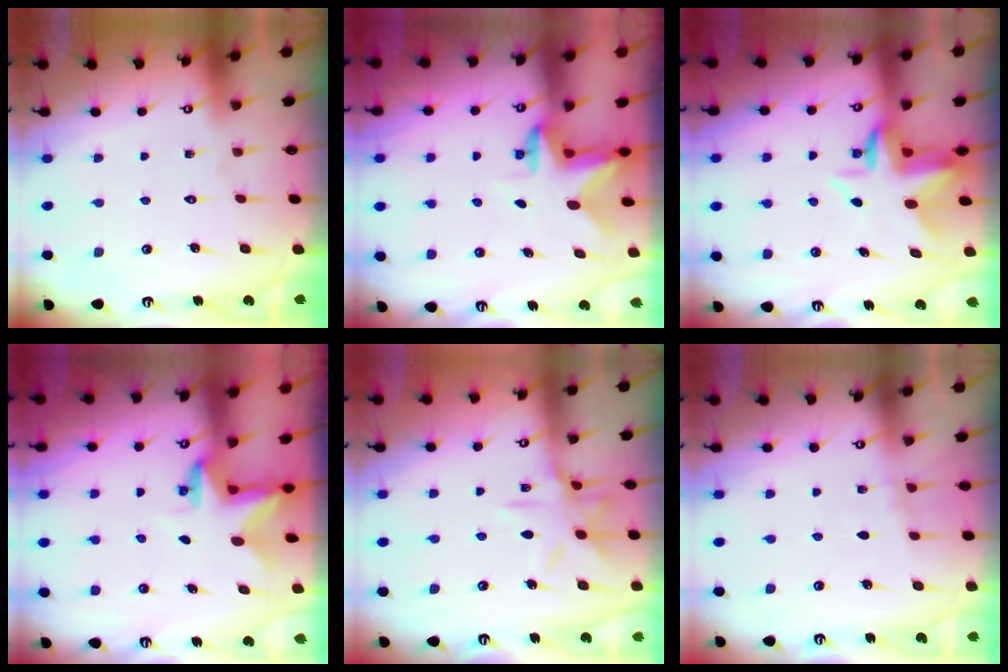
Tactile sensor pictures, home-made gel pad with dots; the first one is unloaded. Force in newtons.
{"total": 2.9, "press": 2.8, "slide": 0.5}
{"total": 4.8, "press": 4.7, "slide": 1.0}
{"total": 3.0, "press": 3.0, "slide": 0.1}
{"total": 10.5, "press": 10.5, "slide": 0.9}
{"total": 3.2, "press": 3.0, "slide": 1.0}